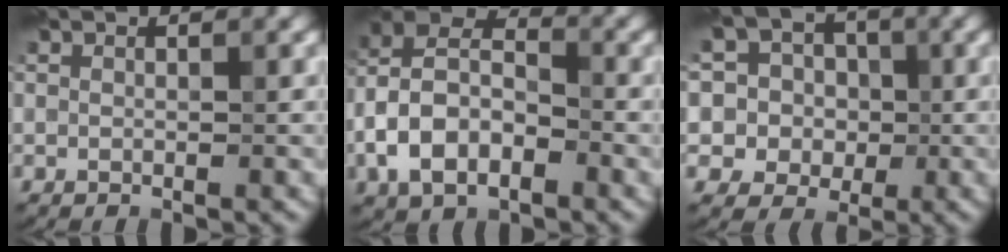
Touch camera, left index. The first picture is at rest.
{"total": 7.7, "force": [-2.8, 4.9, 5.3], "torque": [-0.112, 0.013, -0.067]}
{"total": 8.8, "force": [2.3, 8.0, 2.8], "torque": [-0.079, 0.036, 0.020]}